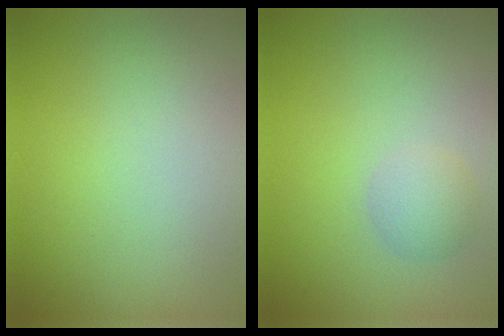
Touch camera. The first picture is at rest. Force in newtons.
{"total": 2.0, "press": 2.0, "slide": 0.1}